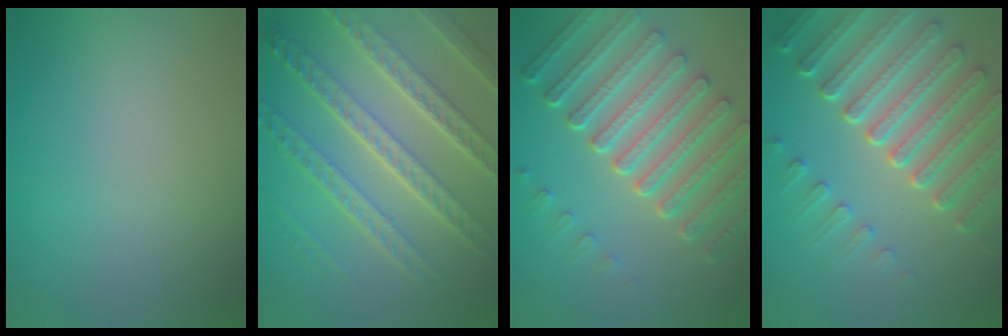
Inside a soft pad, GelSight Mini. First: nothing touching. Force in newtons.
{"total": 8.2, "press": 5.9, "slide": 5.7}
{"total": 7.5, "press": 5.6, "slide": 5.0}
{"total": 7.4, "press": 5.5, "slide": 4.9}